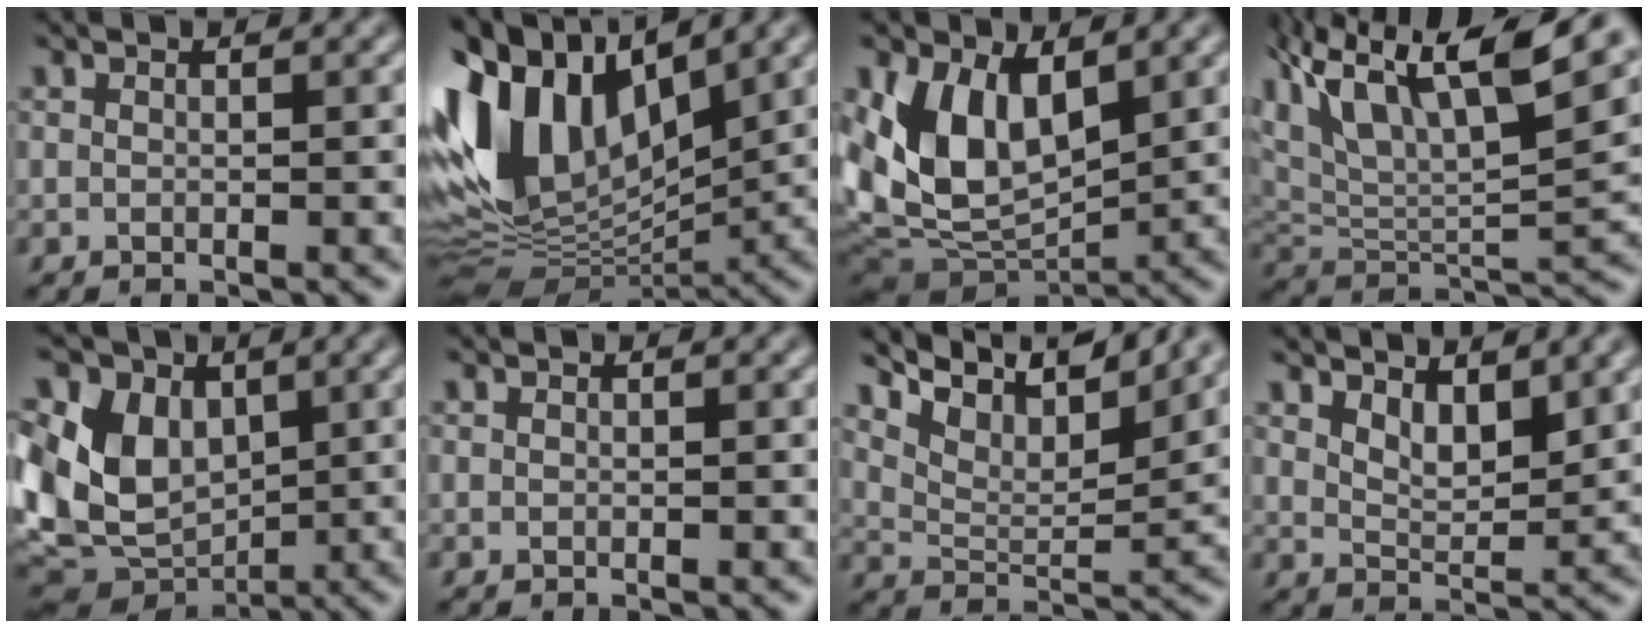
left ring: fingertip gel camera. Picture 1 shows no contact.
{"total": 11.8, "force": [2.3, 7.6, 8.8], "torque": [-0.197, 0.026, 0.033]}
{"total": 8.6, "force": [1.0, 5.4, 6.6], "torque": [-0.137, -0.012, 0.023]}
{"total": 14.3, "force": [9.1, 4.6, 10.1], "torque": [-0.204, 0.047, 0.158]}
{"total": 10.2, "force": [0.3, 8.0, 6.4], "torque": [-0.130, 0.011, 0.021]}
{"total": 0.0}
{"total": 8.8, "force": [6.6, 2.6, 5.2], "torque": [-0.097, 0.016, 0.121]}
{"total": 2.9, "force": [2.0, 1.0, 1.8], "torque": [-0.036, 0.000, 0.036]}